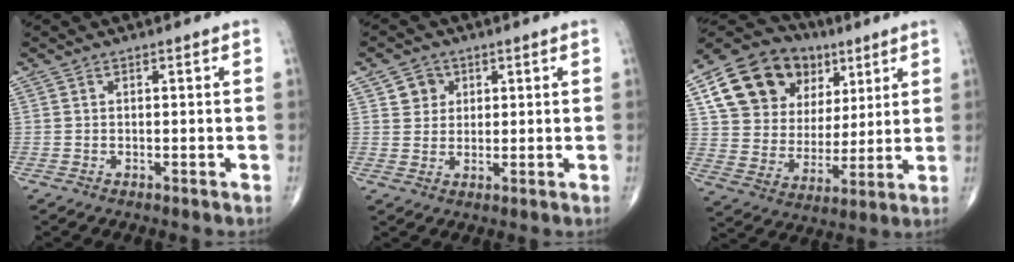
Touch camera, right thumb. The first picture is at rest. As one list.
[{"total": 4.0, "force": [1.7, 3.5, 0.8], "torque": [0.009, -0.005, 0.025]}, {"total": 20.0, "force": [8.8, 15.2, 9.6], "torque": [-0.132, -0.003, 0.159]}]